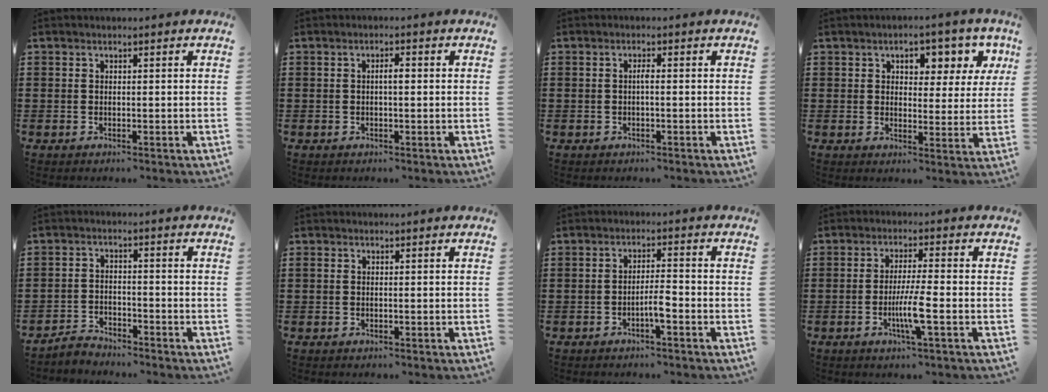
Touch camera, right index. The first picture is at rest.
{"total": 1.7, "force": [0.0, 0.4, 1.6], "torque": [-0.030, 0.002, -0.001]}
{"total": 1.5, "force": [-0.2, 0.1, 1.4], "torque": [-0.029, -0.001, -0.005]}
{"total": 5.1, "force": [3.1, 2.9, 2.7], "torque": [-0.047, -0.007, 0.047]}
{"total": 2.7, "force": [-2.7, 0.5, 0.0], "torque": [-0.008, 0.004, -0.057]}
{"total": 0.0}
{"total": 3.4, "force": [-1.6, 0.4, 2.9], "torque": [-0.060, -0.001, -0.031]}
{"total": 5.6, "force": [-1.8, 0.0, 5.3], "torque": [-0.103, -0.016, -0.034]}